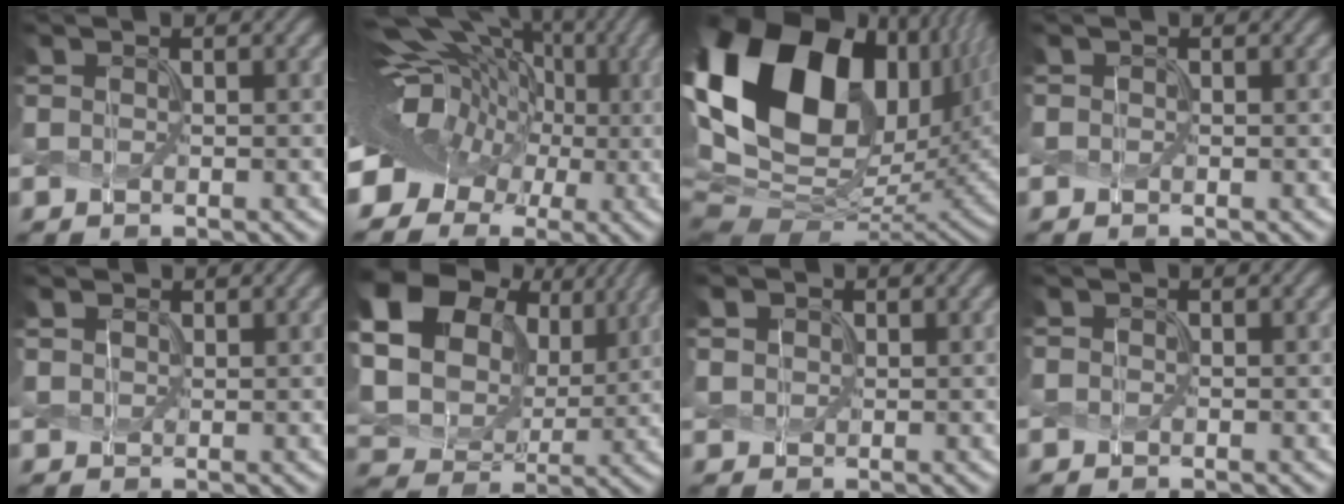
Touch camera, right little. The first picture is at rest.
{"total": 11.3, "force": [-0.1, 9.1, 6.7], "torque": [-0.115, 0.015, -0.013]}
{"total": 22.6, "force": [7.5, 14.2, 15.9], "torque": [-0.340, 0.046, 0.124]}
{"total": 0.0}
{"total": 1.4, "force": [1.2, 0.7, 0.2], "torque": [-0.009, 0.003, 0.025]}
{"total": 21.0, "force": [9.0, 16.3, 9.6], "torque": [-0.253, 0.028, 0.167]}
{"total": 1.7, "force": [1.0, 1.2, 0.6], "torque": [-0.016, 0.004, 0.017]}
{"total": 0.0}